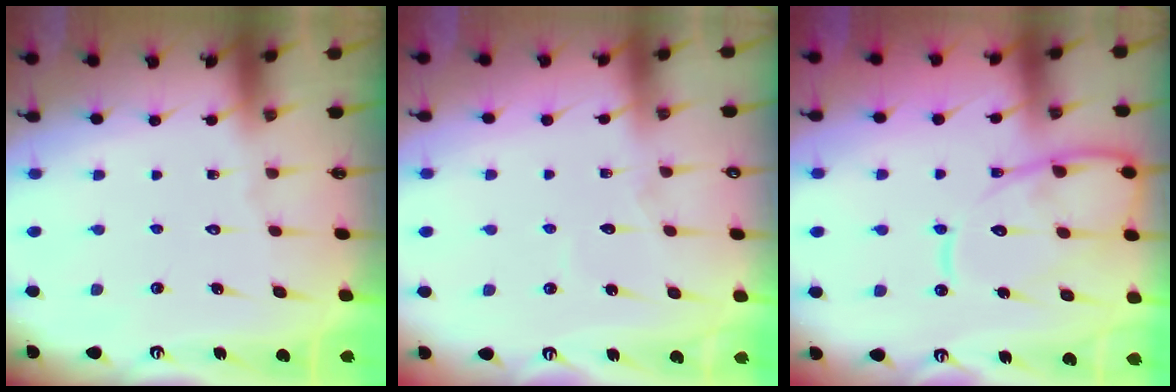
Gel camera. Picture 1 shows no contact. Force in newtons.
{"total": 4.3, "press": 4.2, "slide": 0.5}
{"total": 13.8, "press": 13.7, "slide": 1.5}